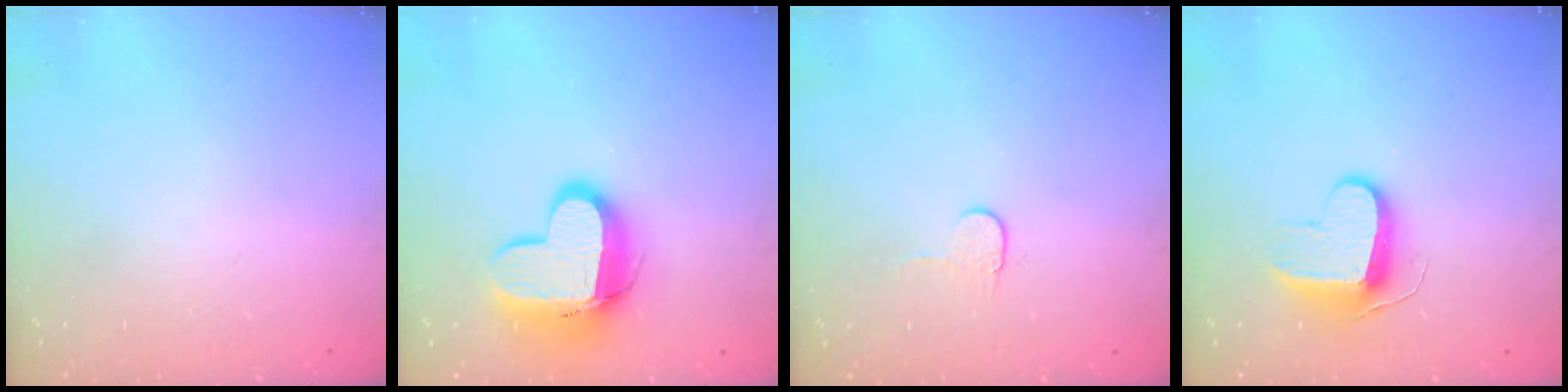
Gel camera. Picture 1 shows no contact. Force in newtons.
{"total": 15.6, "press": 15.5, "slide": 1.5}
{"total": 5.0, "press": 4.9, "slide": 0.4}
{"total": 9.5, "press": 9.5, "slide": 0.1}